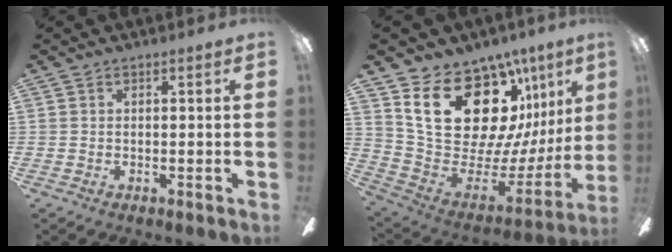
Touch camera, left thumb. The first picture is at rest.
{"total": 26.3, "force": [14.3, 15.0, 16.2], "torque": [-0.267, -0.089, 0.290]}